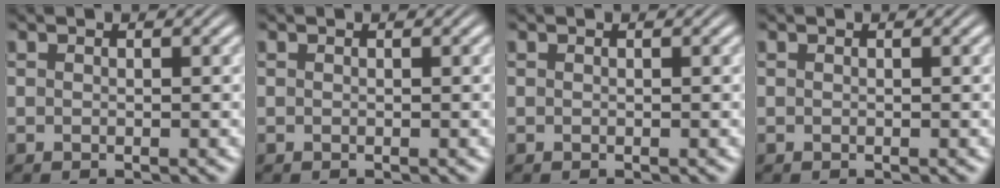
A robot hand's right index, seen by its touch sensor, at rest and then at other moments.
{"total": 0.0}
{"total": 0.0}
{"total": 0.0}